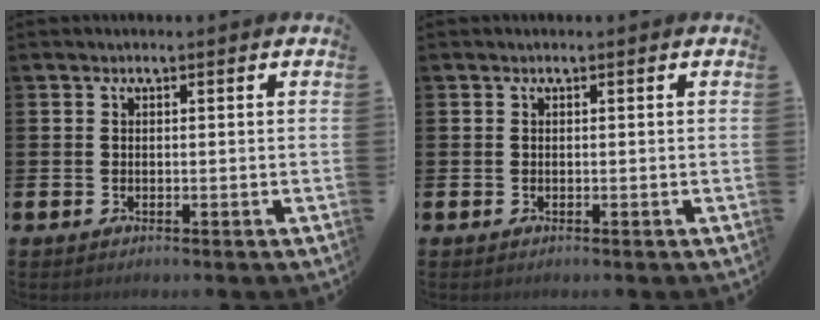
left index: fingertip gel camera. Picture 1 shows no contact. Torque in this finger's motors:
{"motor_torque": [-0.03, -0.02, 0.04, -0.01]}